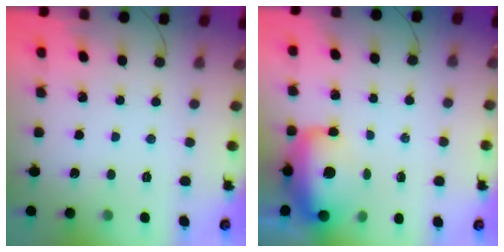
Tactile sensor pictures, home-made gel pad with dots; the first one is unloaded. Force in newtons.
{"total": 19.2, "press": 15.8, "slide": 11.0}